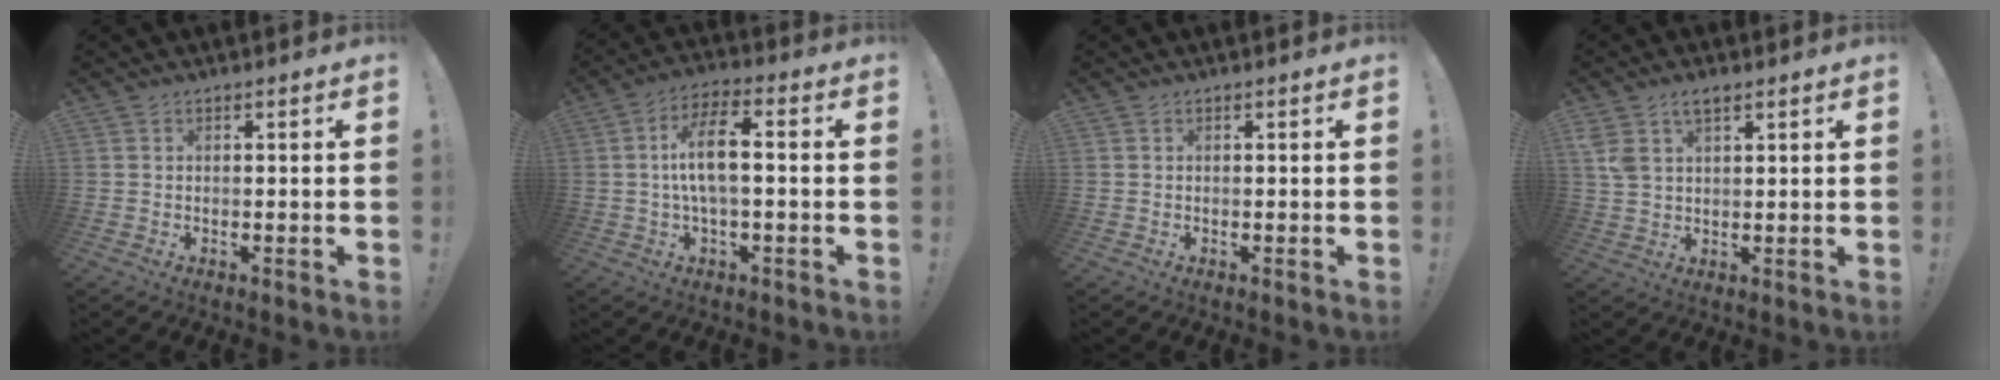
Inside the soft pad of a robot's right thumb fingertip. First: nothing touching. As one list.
[{"total": 10.6, "force": [0.5, 3.8, 10.0], "torque": [-0.178, 0.007, 0.006]}, {"total": 0.0}, {"total": 5.5, "force": [3.3, 2.9, 3.4], "torque": [-0.055, -0.010, 0.061]}]